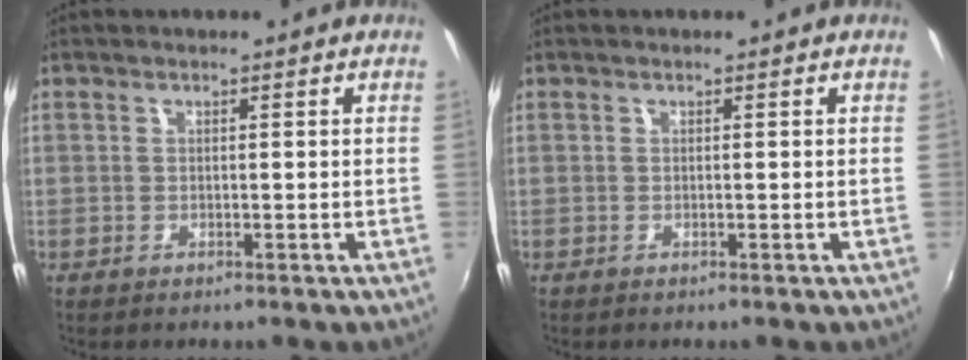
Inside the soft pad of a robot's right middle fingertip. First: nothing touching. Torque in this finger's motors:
{"motor_torque": [0.05, -0.01, 0.03, 0.00]}